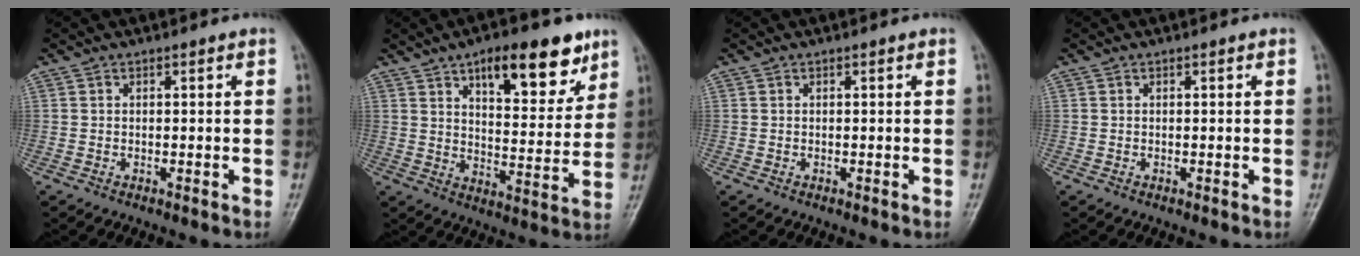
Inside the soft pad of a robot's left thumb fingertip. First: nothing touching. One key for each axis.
{"total": 15.6, "fx": 9.0, "fy": 6.4, "fz": 11.1, "tx": -0.115, "ty": -0.044, "tz": 0.135}
{"total": 0.0}
{"total": 0.0}